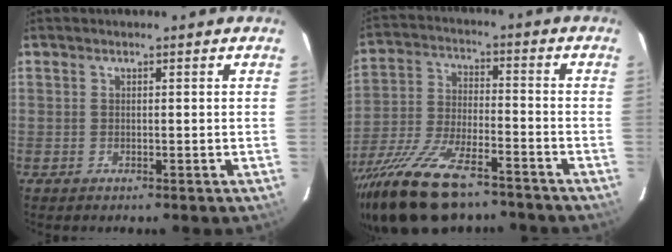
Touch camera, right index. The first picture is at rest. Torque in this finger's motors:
{"motor_torque": [1.42, -0.72, 1.05, 0.21]}